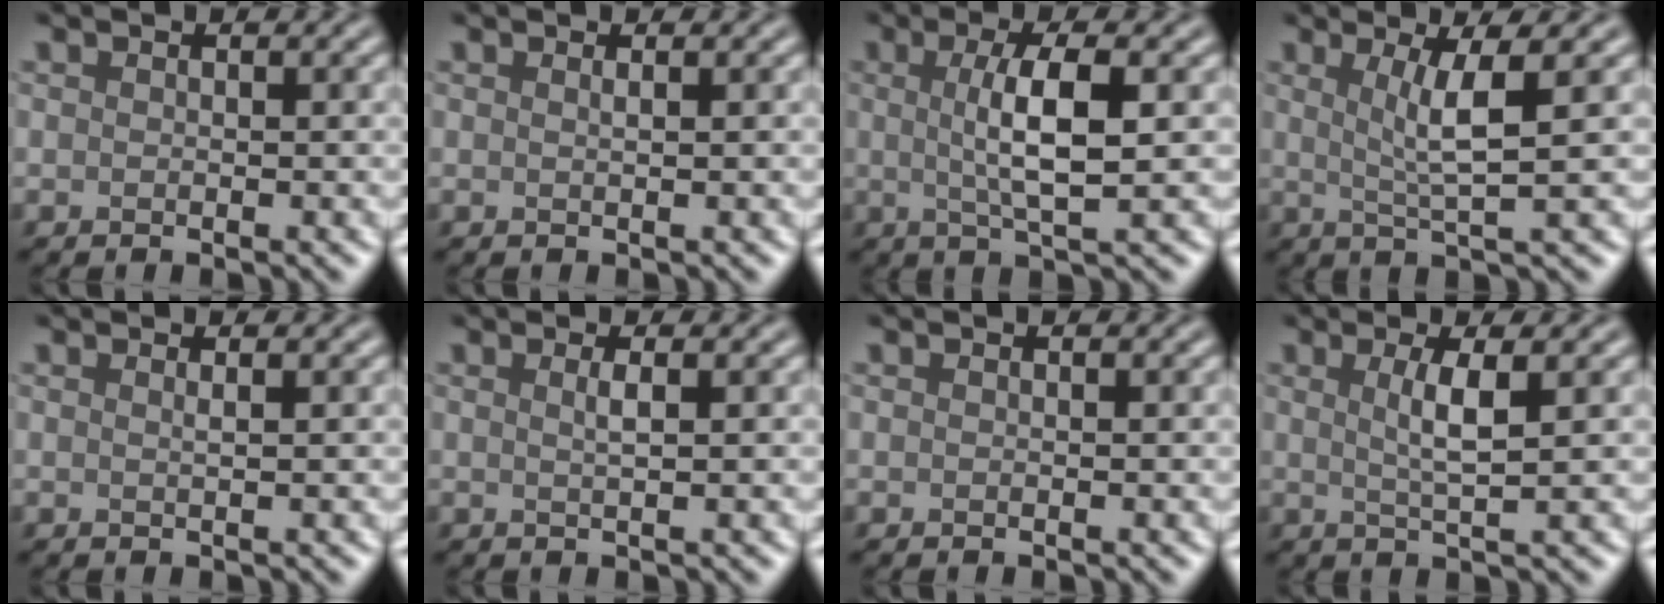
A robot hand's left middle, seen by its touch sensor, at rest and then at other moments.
{"total": 0.7, "force": [0.3, 0.3, 0.5], "torque": [-0.002, -0.002, 0.001]}
{"total": 4.7, "force": [0.4, 1.0, 4.5], "torque": [-0.084, 0.003, 0.009]}
{"total": 3.9, "force": [0.9, 0.5, 3.7], "torque": [-0.067, -0.003, 0.021]}
{"total": 0.8, "force": [0.3, 0.3, 0.6], "torque": [-0.002, -0.003, 0.001]}
{"total": 1.2, "force": [0.3, 0.4, 1.1], "torque": [-0.015, 0.002, 0.003]}
{"total": 0.0}
{"total": 2.9, "force": [0.6, 0.6, 2.8], "torque": [-0.050, -0.003, 0.011]}